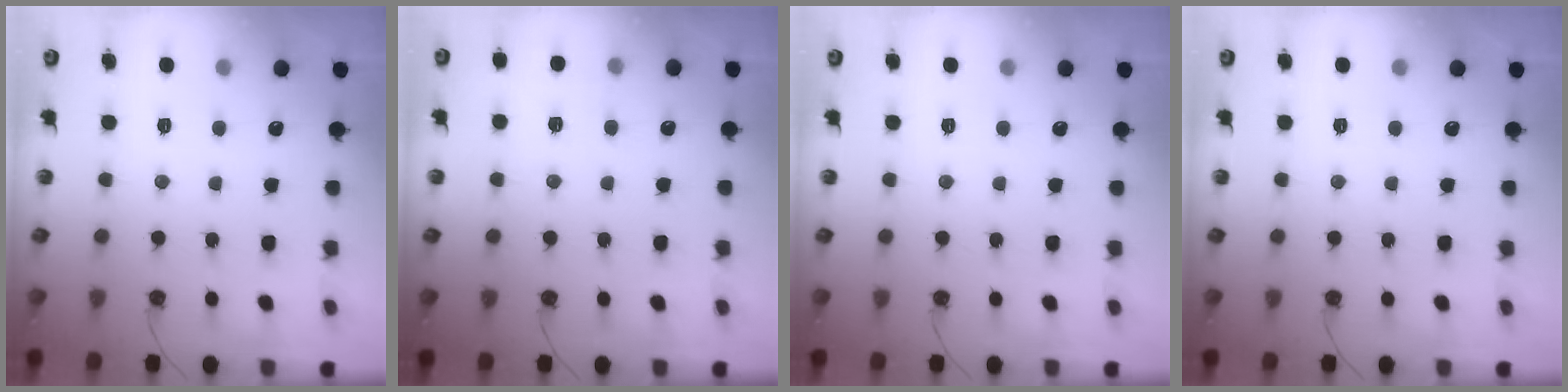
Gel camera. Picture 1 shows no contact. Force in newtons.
{"total": 3.5, "press": 3.1, "slide": 1.6}
{"total": 0.0}
{"total": 0.0}